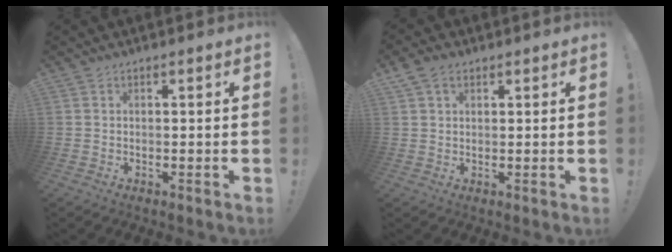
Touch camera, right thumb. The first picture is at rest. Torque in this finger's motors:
{"motor_torque": [0.72, 0.79, 0.72, 0.61, 0.12]}